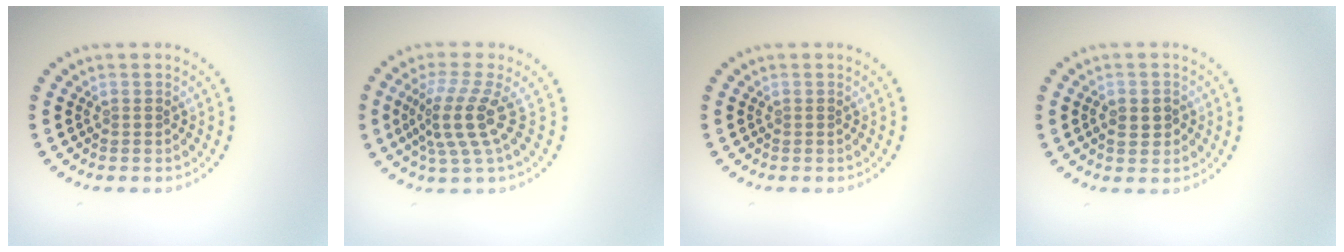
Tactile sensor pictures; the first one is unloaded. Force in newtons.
{"total": 4.3, "press": 3.1, "slide": 3.0}
{"total": 0.0}
{"total": 2.2, "press": 2.2, "slide": 0.2}